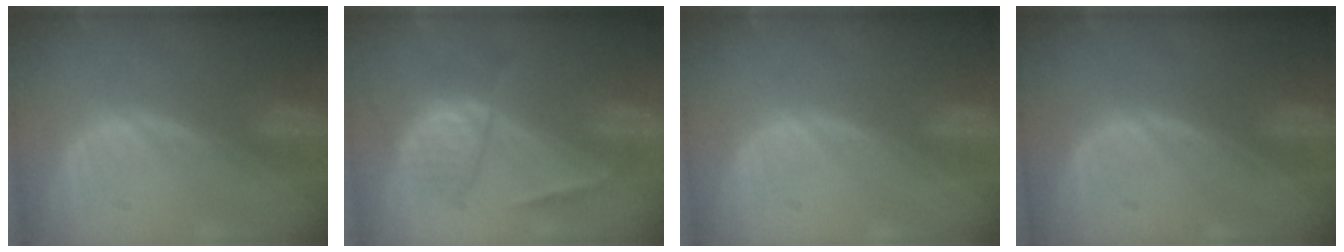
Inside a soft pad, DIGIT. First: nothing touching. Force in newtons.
{"total": 6.8, "press": 5.9, "slide": 3.4}
{"total": 0.0}
{"total": 0.0}